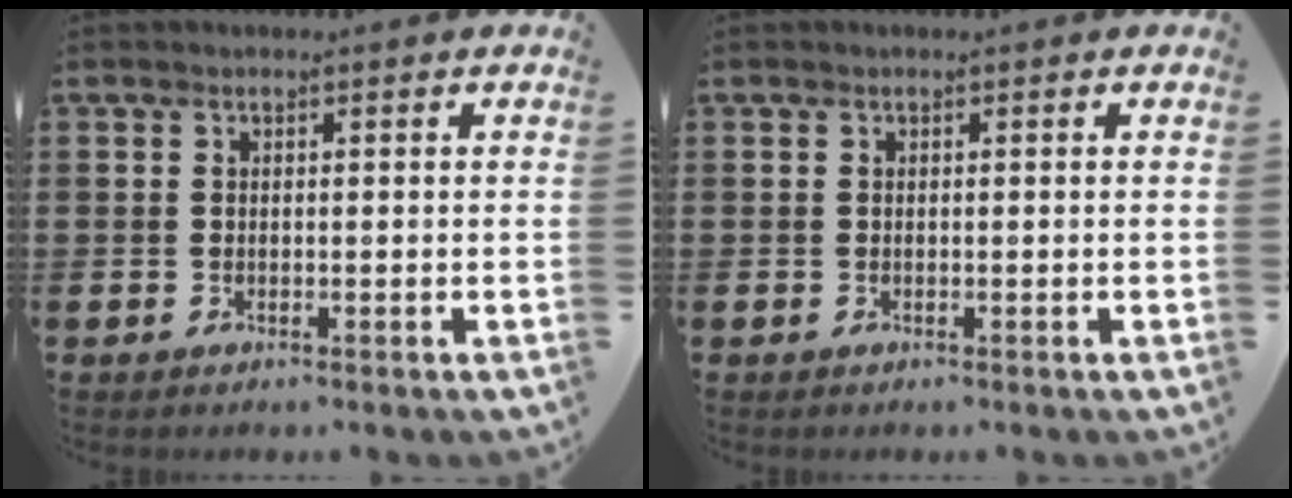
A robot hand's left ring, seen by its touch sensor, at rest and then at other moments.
{"total": 0.0}